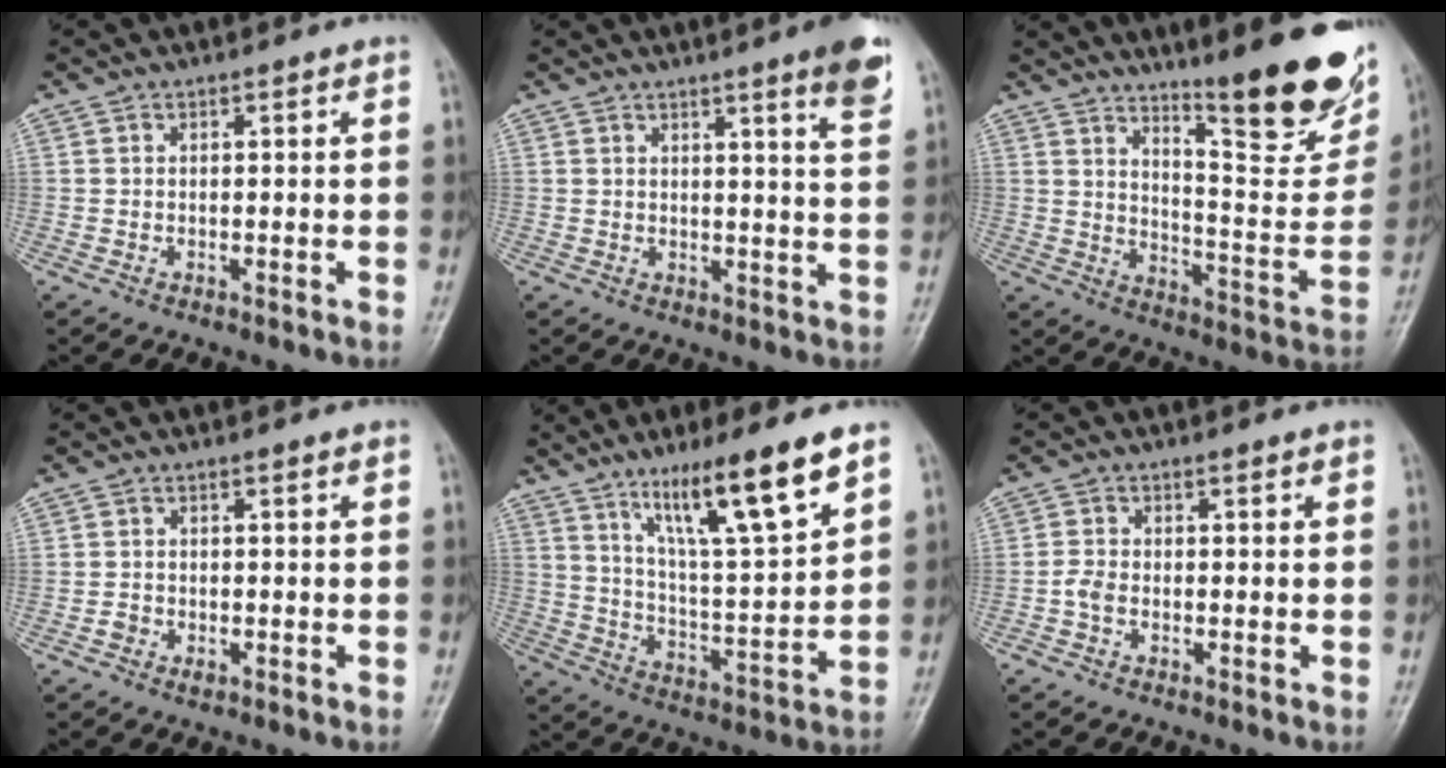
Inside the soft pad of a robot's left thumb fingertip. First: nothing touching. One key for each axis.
{"total": 6.5, "fx": 4.1, "fy": 0.1, "fz": 5.0, "tx": -0.060, "ty": -0.027, "tz": 0.052}
{"total": 22.2, "fx": 14.9, "fy": 5.0, "fz": 15.7, "tx": -0.177, "ty": -0.105, "tz": 0.220}
{"total": 1.5, "fx": -0.8, "fy": 1.0, "fz": 0.7, "tx": -0.008, "ty": 0.008, "tz": -0.013}
{"total": 16.2, "fx": 10.1, "fy": 2.1, "fz": 12.5, "tx": -0.203, "ty": -0.051, "tz": 0.182}
{"total": 1.9, "fx": -0.9, "fy": 1.2, "fz": 1.2, "tx": -0.023, "ty": 0.004, "tz": -0.022}